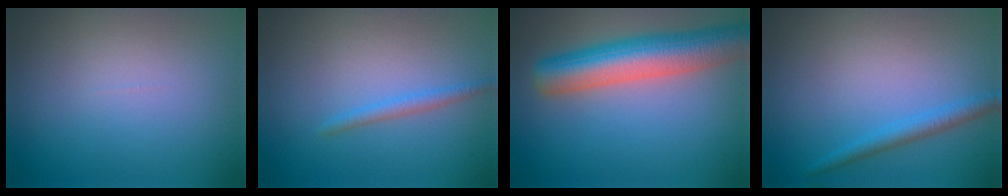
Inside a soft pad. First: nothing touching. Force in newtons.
{"total": 1.3, "press": 1.3, "slide": 0.0}
{"total": 8.0, "press": 8.0, "slide": 0.5}
{"total": 2.0, "press": 2.0, "slide": 0.1}